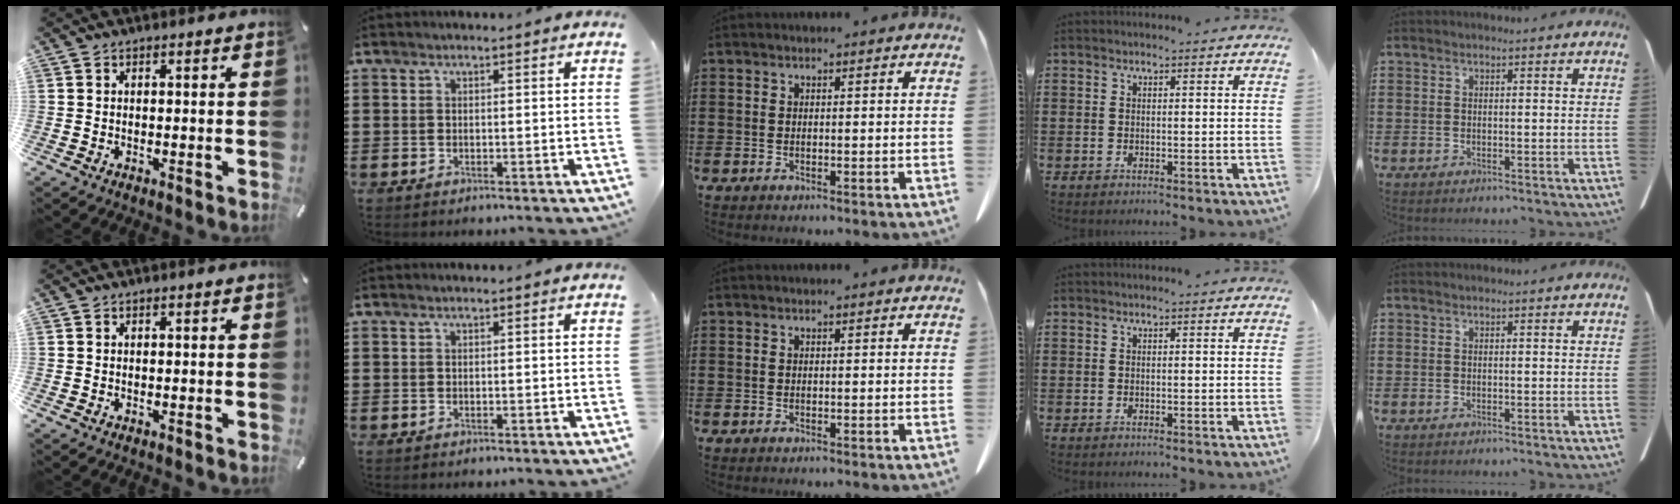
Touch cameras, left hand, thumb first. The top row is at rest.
{}